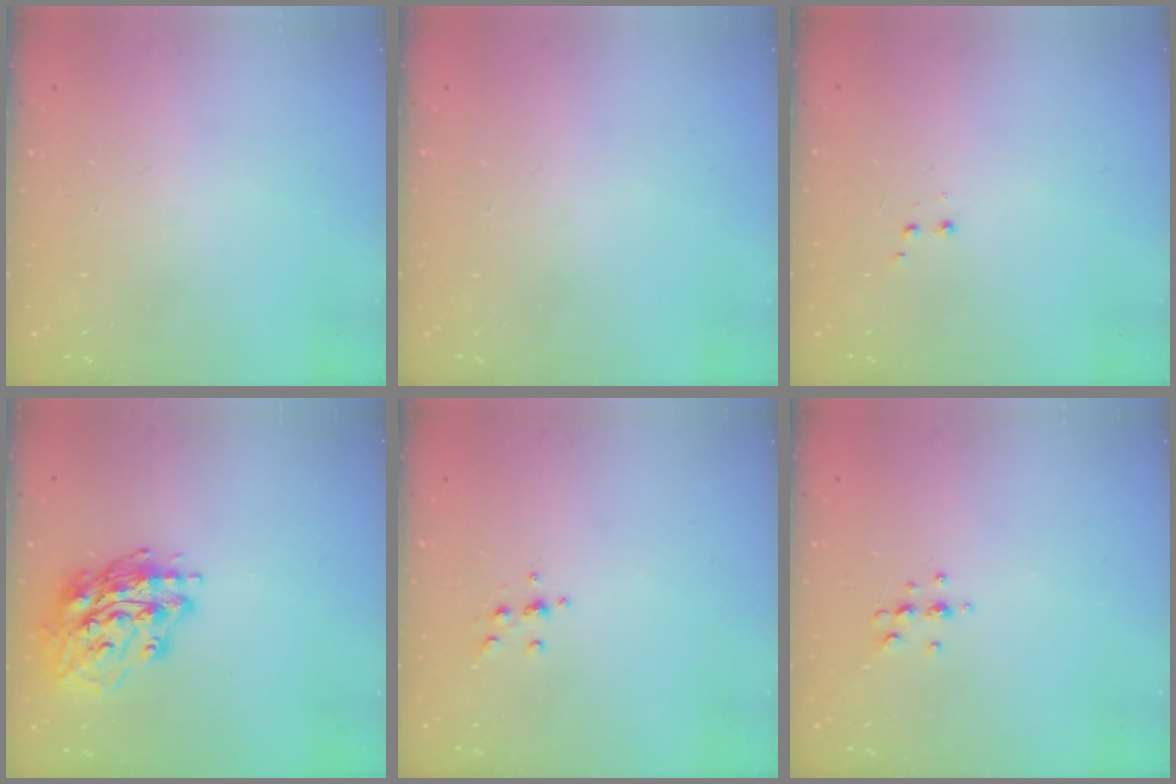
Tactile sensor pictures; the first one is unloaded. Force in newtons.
{"total": 0.0}
{"total": 2.0, "press": 1.8, "slide": 0.9}
{"total": 16.0, "press": 16.0, "slide": 1.4}
{"total": 3.8, "press": 3.6, "slide": 1.2}
{"total": 5.6, "press": 5.4, "slide": 1.5}